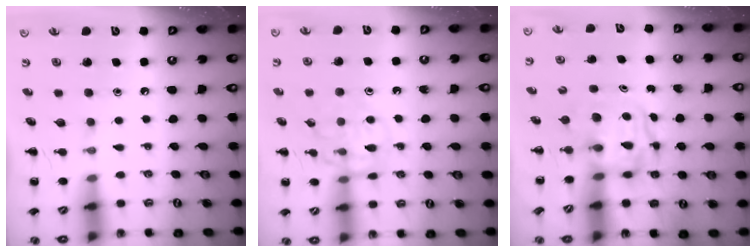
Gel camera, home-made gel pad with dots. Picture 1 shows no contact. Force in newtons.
{"total": 12.2, "press": 12.1, "slide": 0.9}
{"total": 3.6, "press": 3.6, "slide": 0.4}